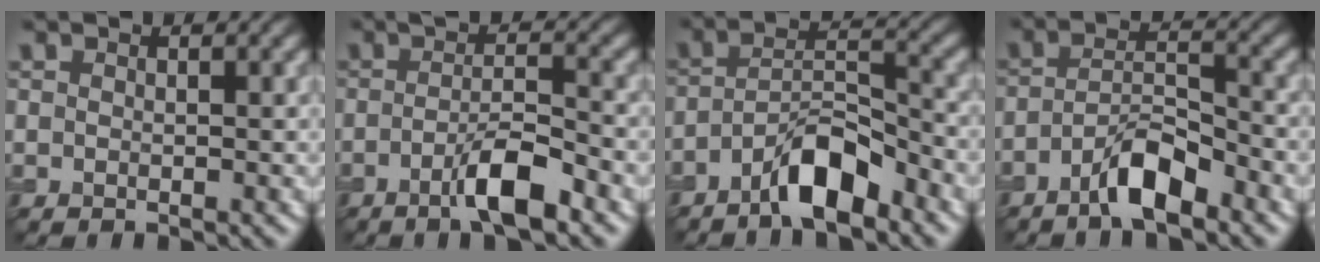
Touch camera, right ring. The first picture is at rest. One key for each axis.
{"total": 4.7, "fx": -2.1, "fy": 0.8, "fz": 4.1, "tx": -0.071, "ty": 0.007, "tz": -0.043}
{"total": 5.3, "fx": -3.6, "fy": 1.4, "fz": 3.6, "tx": -0.062, "ty": 0.010, "tz": -0.067}
{"total": 4.4, "fx": -2.9, "fy": 1.1, "fz": 3.1, "tx": -0.057, "ty": 0.009, "tz": -0.057}